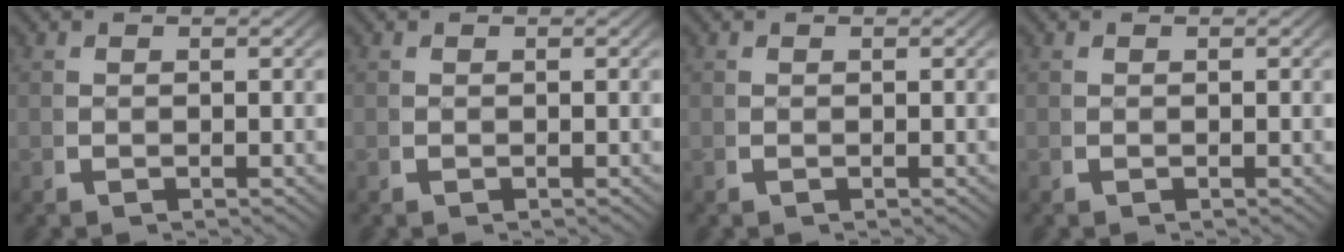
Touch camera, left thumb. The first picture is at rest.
{"total": 0.0}
{"total": 0.0}
{"total": 0.0}